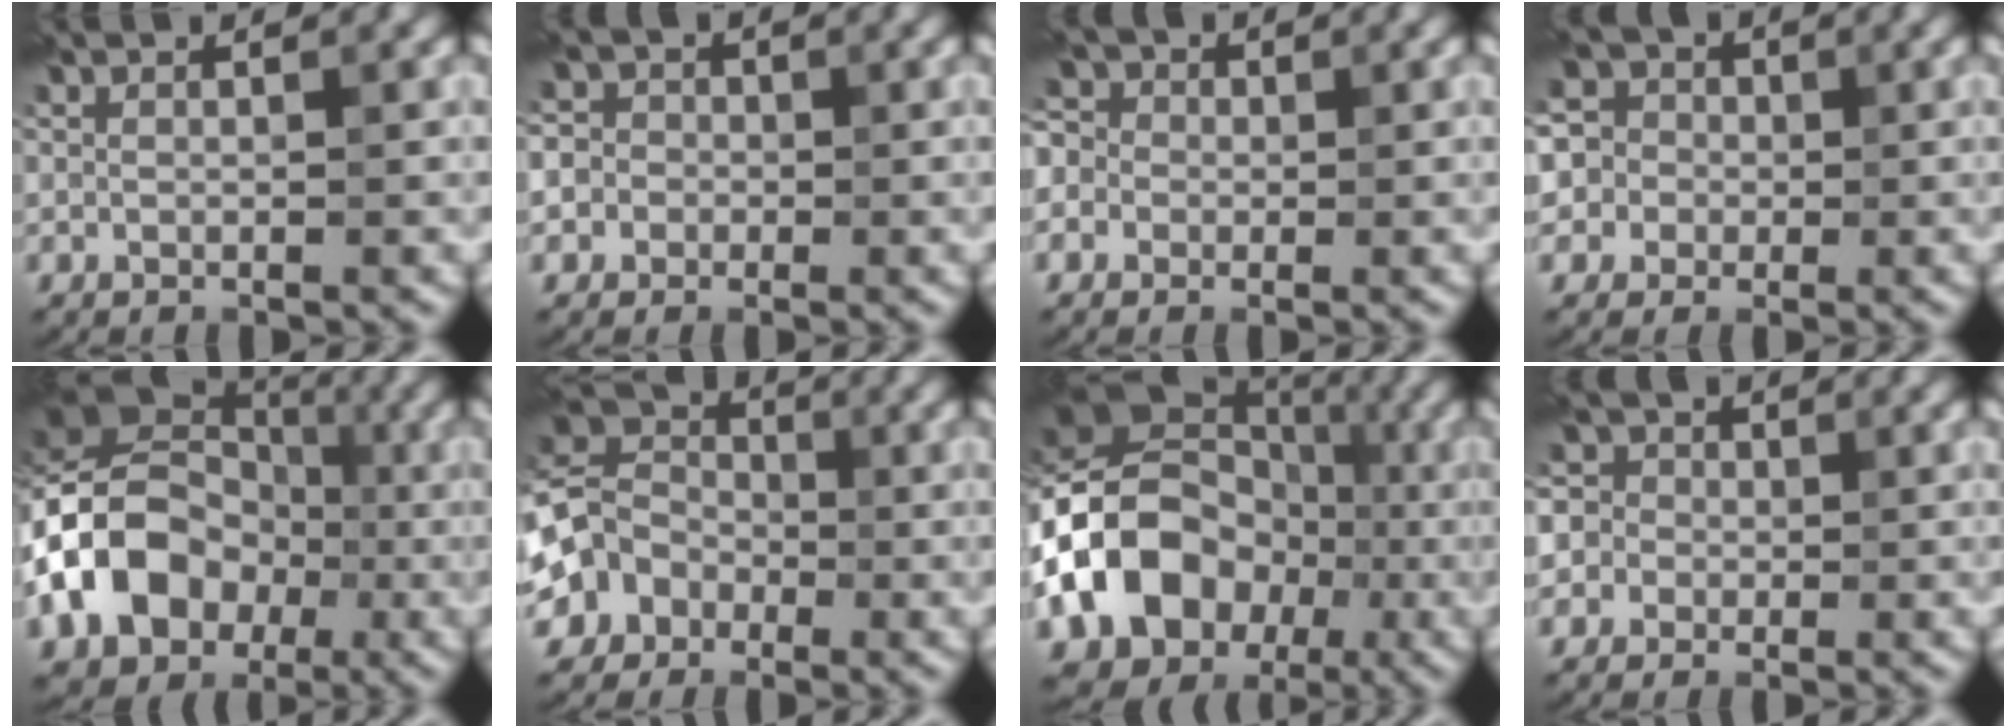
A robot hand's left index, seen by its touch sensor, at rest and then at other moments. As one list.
[{"total": 5.0, "force": [-0.5, 4.8, 1.4], "torque": [-0.006, 0.029, -0.046]}, {"total": 6.1, "force": [0.1, 5.5, 2.8], "torque": [-0.050, 0.043, -0.045]}, {"total": 6.9, "force": [1.0, 6.5, 2.2], "torque": [-0.050, 0.047, -0.013]}, {"total": 12.7, "force": [-3.2, 9.9, 7.4], "torque": [-0.155, 0.001, -0.068]}, {"total": 7.1, "force": [-2.3, 6.1, 2.8], "torque": [-0.047, 0.011, -0.060]}, {"total": 14.6, "force": [-3.7, 11.7, 7.9], "torque": [-0.177, 0.007, -0.073]}, {"total": 6.7, "force": [0.4, 6.3, 2.4], "torque": [-0.042, 0.048, -0.032]}]